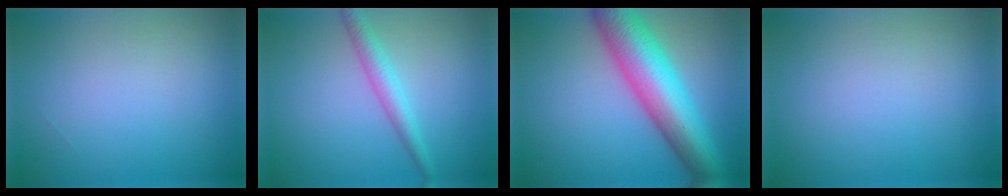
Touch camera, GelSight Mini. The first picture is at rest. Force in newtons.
{"total": 2.6, "press": 2.6, "slide": 0.2}
{"total": 10.6, "press": 10.6, "slide": 0.4}
{"total": 0.0}